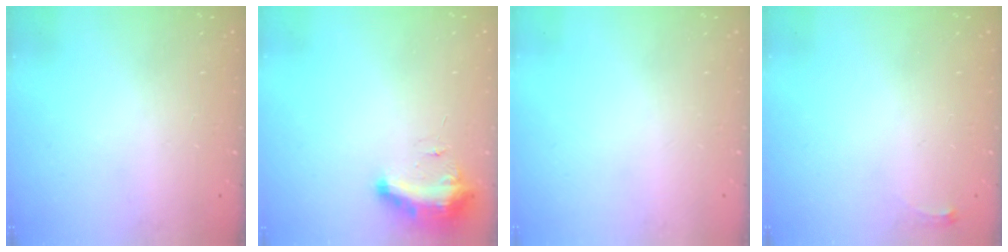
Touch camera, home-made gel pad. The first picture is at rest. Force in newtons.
{"total": 9.3, "press": 9.2, "slide": 0.9}
{"total": 0.0}
{"total": 2.8, "press": 2.8, "slide": 0.4}